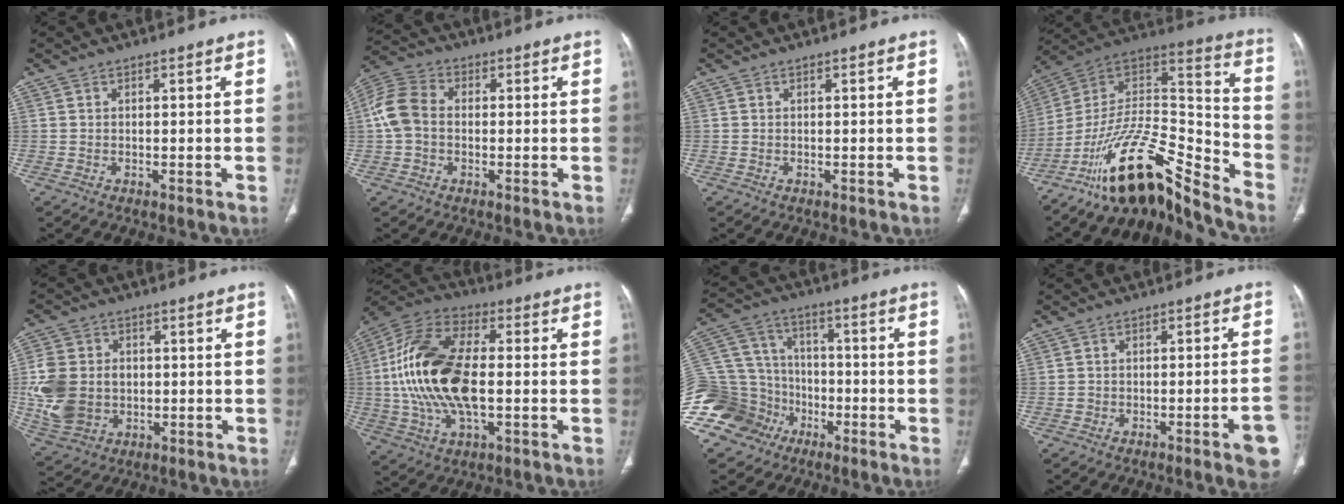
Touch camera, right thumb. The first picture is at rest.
{"total": 8.3, "force": [-0.2, 6.1, 5.6], "torque": [-0.119, 0.026, -0.014]}
{"total": 0.0}
{"total": 19.5, "force": [-15.5, 5.2, 10.6], "torque": [-0.147, 0.128, -0.271]}
{"total": 13.6, "force": [-0.5, 11.0, 8.0], "torque": [-0.155, 0.004, 0.002]}
{"total": 21.1, "force": [-0.6, 10.8, 18.1], "torque": [-0.373, 0.015, -0.012]}
{"total": 19.4, "force": [-9.1, 15.8, 6.7], "torque": [-0.138, 0.074, -0.154]}
{"total": 6.9, "force": [-3.3, 1.2, 5.9], "torque": [-0.075, 0.023, -0.042]}